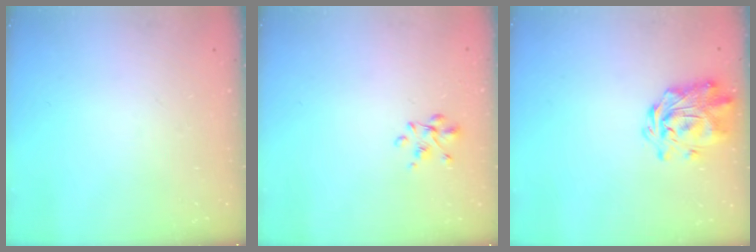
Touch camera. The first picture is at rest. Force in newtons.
{"total": 3.5, "press": 3.4, "slide": 1.1}
{"total": 2.9, "press": 2.6, "slide": 1.3}